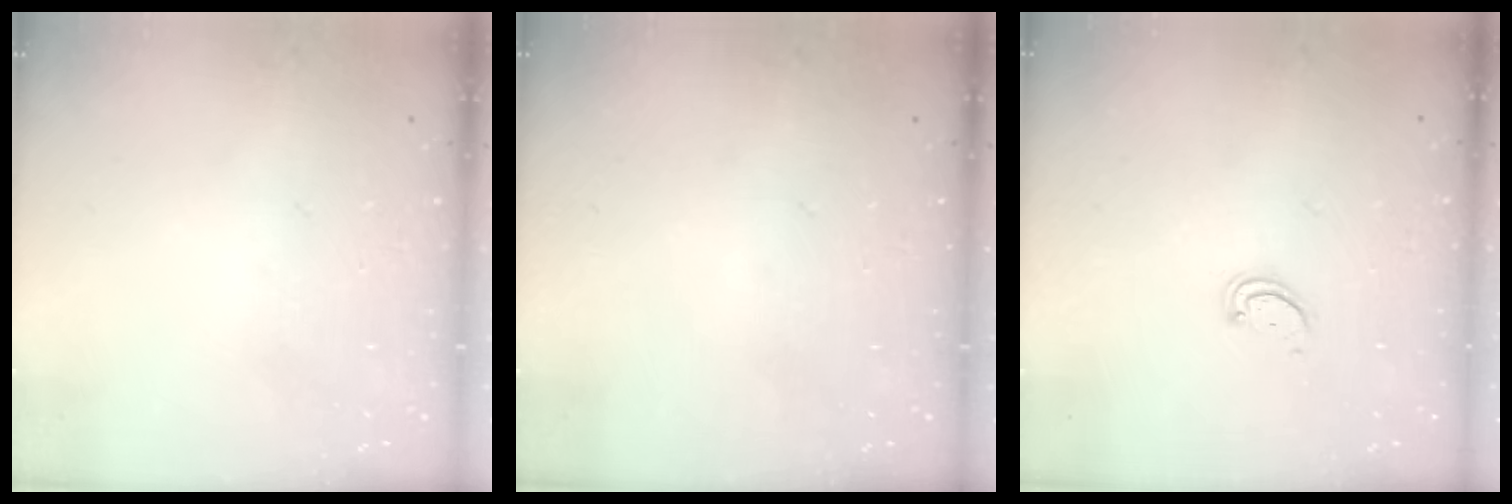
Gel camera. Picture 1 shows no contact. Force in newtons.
{"total": 0.0}
{"total": 2.2, "press": 2.2, "slide": 0.2}